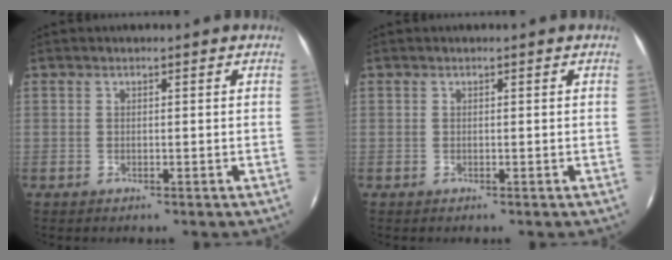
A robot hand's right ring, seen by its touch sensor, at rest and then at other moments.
{"total": 0.0}